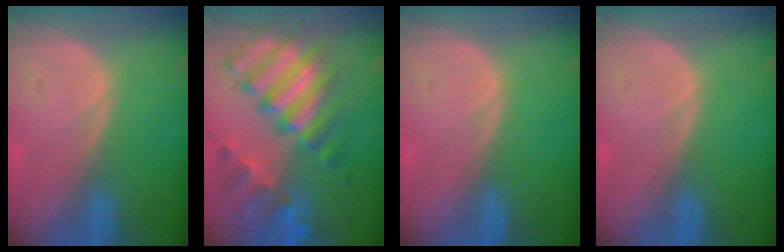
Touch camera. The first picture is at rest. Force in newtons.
{"total": 11.6, "press": 10.0, "slide": 5.9}
{"total": 0.0}
{"total": 0.0}